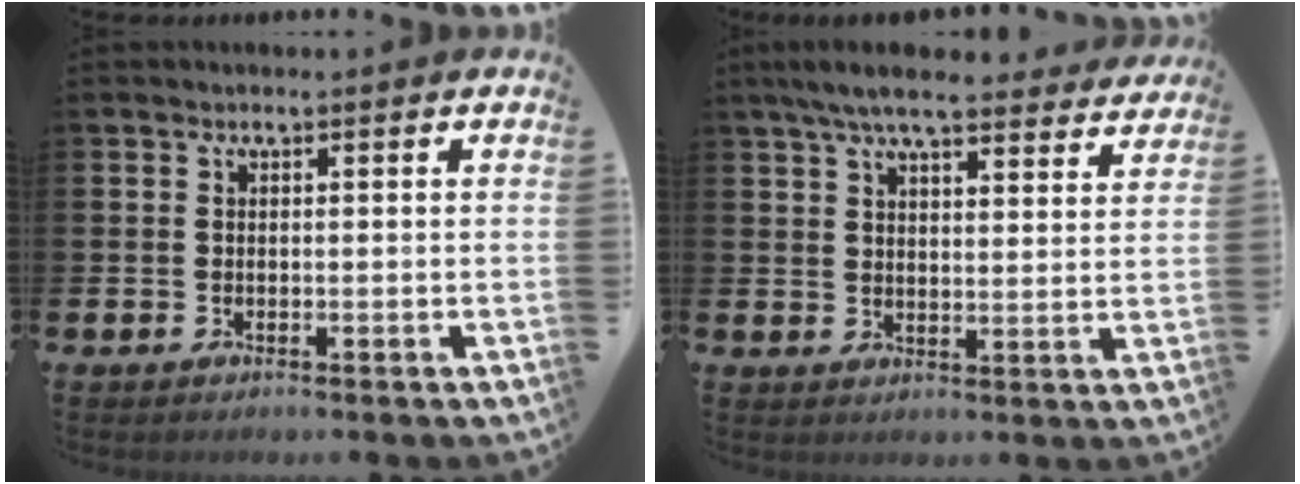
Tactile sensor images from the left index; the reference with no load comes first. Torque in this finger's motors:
{"motor_torque": [1.07, -1.07, 0.63, 0.21]}